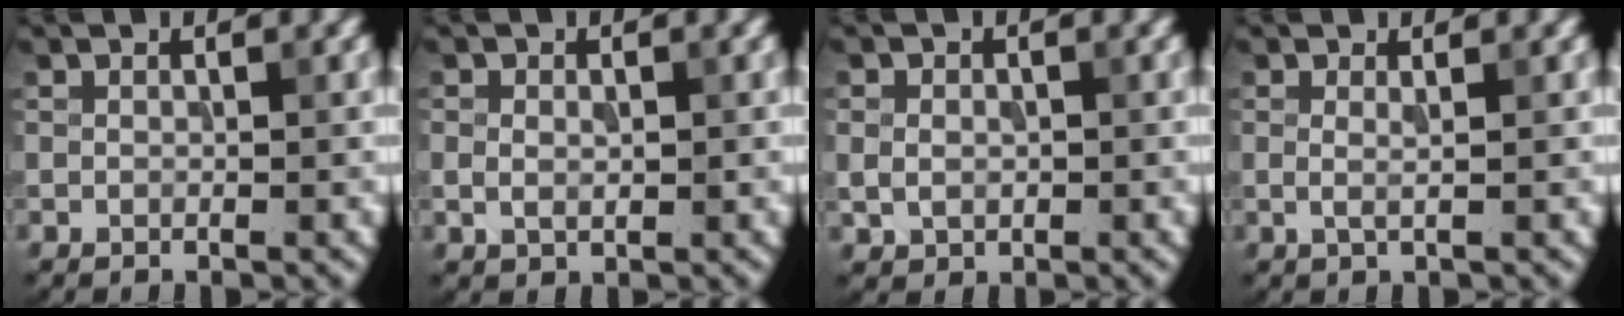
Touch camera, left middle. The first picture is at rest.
{"total": 1.5, "force": [0.1, 1.1, 1.1], "torque": [-0.019, 0.000, 0.002]}
{"total": 2.0, "force": [-0.1, 1.7, 1.1], "torque": [-0.020, -0.003, 0.001]}
{"total": 0.9, "force": [0.1, 0.2, 0.9], "torque": [-0.019, -0.005, 0.001]}